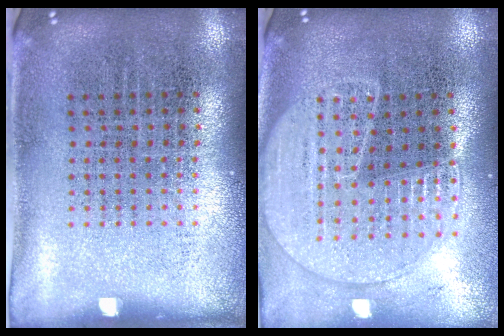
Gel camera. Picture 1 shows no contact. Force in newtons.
{"total": 1.7, "press": 1.6, "slide": 0.6}